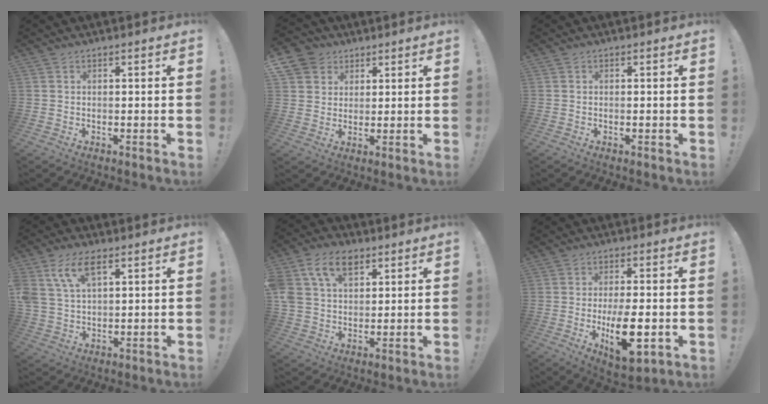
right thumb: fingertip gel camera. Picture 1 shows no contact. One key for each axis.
{"total": 7.2, "fx": 3.5, "fy": 6.2, "fz": 1.4, "tx": -0.020, "ty": -0.023, "tz": 0.070}
{"total": 0.0}
{"total": 10.5, "fx": 5.2, "fy": 5.4, "fz": 7.4, "tx": -0.160, "ty": -0.006, "tz": 0.101}
{"total": 13.5, "fx": 6.4, "fy": 9.1, "fz": 7.7, "tx": -0.143, "ty": -0.014, "tz": 0.126}
{"total": 12.6, "fx": -2.5, "fy": 4.7, "fz": 11.4, "tx": -0.190, "ty": -0.008, "tz": -0.038}